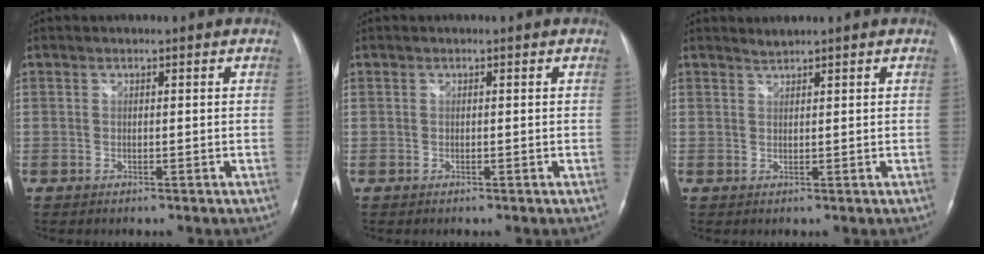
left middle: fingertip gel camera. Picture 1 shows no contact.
{"total": 0.0}
{"total": 0.9, "force": [0.9, -0.2, -0.1], "torque": [-0.002, 0.001, 0.020]}